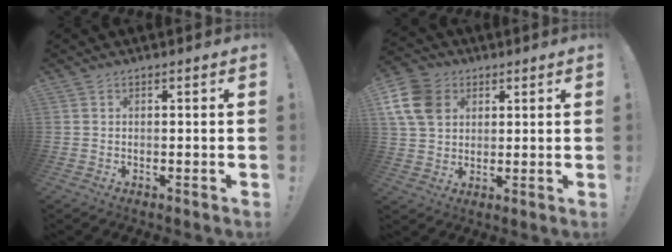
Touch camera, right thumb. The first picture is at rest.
{"total": 12.9, "force": [4.4, 10.3, 6.3], "torque": [-0.113, -0.015, 0.091]}